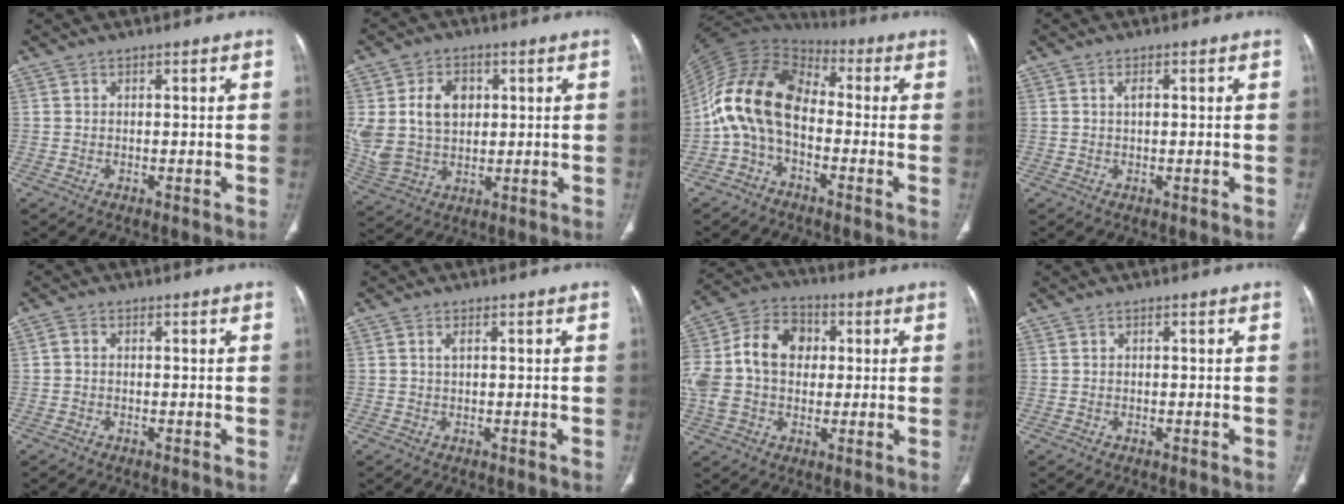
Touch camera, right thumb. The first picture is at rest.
{"total": 11.9, "force": [2.5, 8.6, 7.9], "torque": [-0.137, -0.003, 0.059]}
{"total": 14.8, "force": [-1.8, 9.2, 11.5], "torque": [-0.214, 0.050, -0.049]}
{"total": 1.4, "force": [0.3, 0.6, 1.2], "torque": [-0.025, 0.001, 0.005]}
{"total": 1.2, "force": [-0.1, 0.9, 0.8], "torque": [-0.014, 0.002, -0.004]}
{"total": 0.9, "force": [0.3, 0.3, 0.8], "torque": [-0.023, 0.004, 0.005]}
{"total": 17.9, "force": [1.4, 13.2, 11.9], "torque": [-0.248, 0.036, 0.022]}
{"total": 0.0}